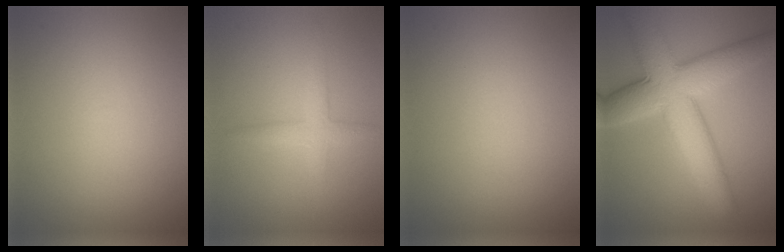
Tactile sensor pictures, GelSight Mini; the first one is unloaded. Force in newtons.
{"total": 2.2, "press": 2.2, "slide": 0.1}
{"total": 0.0}
{"total": 9.8, "press": 9.8, "slide": 0.1}